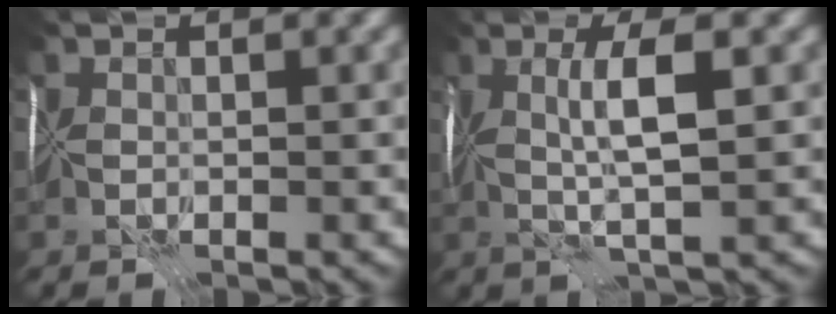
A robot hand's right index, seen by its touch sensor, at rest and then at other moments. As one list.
[{"total": 3.6, "force": [0.3, -0.7, 3.5], "torque": [-0.054, -0.005, 0.008]}]